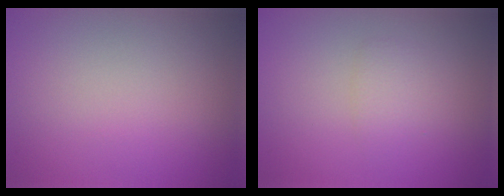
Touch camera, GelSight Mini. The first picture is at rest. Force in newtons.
{"total": 1.4, "press": 1.4, "slide": 0.0}